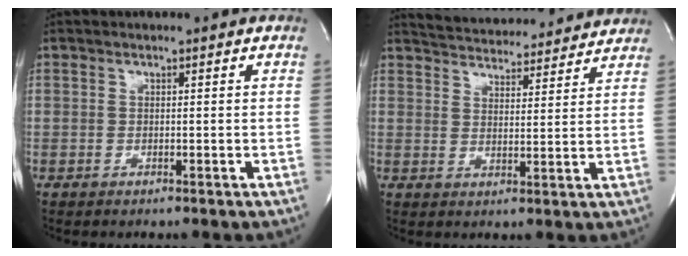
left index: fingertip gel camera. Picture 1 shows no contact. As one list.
[{"total": 16.6, "force": [15.8, 2.9, 4.0], "torque": [-0.061, 0.021, 0.211]}]